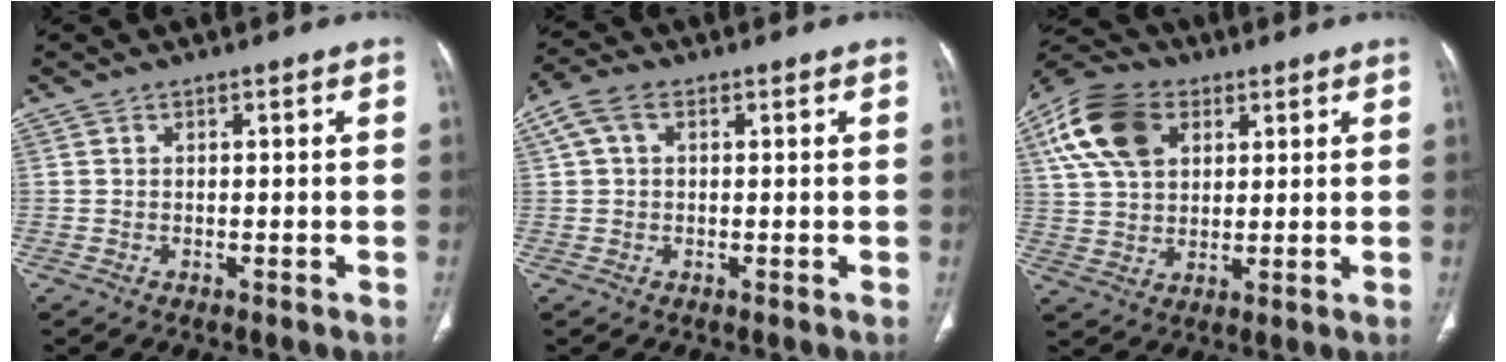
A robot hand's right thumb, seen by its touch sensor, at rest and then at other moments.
{"total": 4.8, "force": [1.5, 3.1, 3.4], "torque": [-0.076, 0.020, 0.026]}
{"total": 14.5, "force": [5.6, 9.7, 9.3], "torque": [-0.174, 0.003, 0.101]}